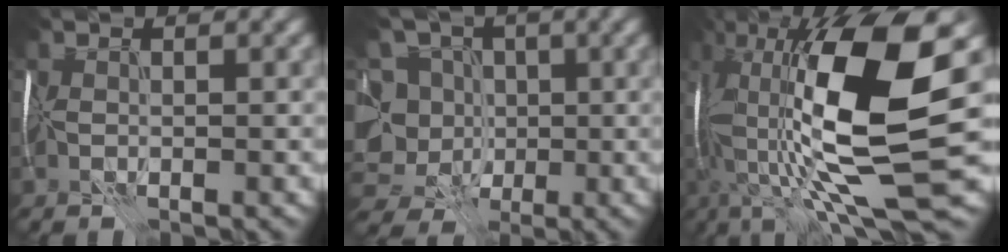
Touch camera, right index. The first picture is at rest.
{"total": 9.5, "force": [-0.8, 8.7, 3.8], "torque": [-0.086, 0.014, -0.029]}
{"total": 16.8, "force": [2.9, 5.1, 15.7], "torque": [-0.318, 0.002, 0.061]}